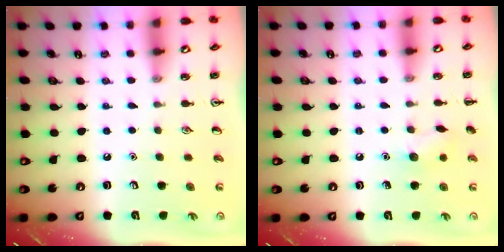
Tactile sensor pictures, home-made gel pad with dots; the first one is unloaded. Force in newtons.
{"total": 6.6, "press": 6.5, "slide": 1.4}